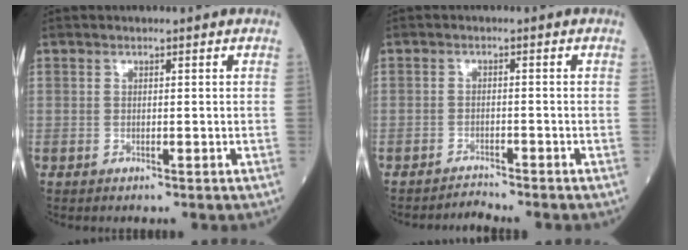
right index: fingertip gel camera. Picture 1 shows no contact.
{"total": 2.1, "force": [-1.8, -0.8, -0.6], "torque": [0.012, -0.013, -0.027]}